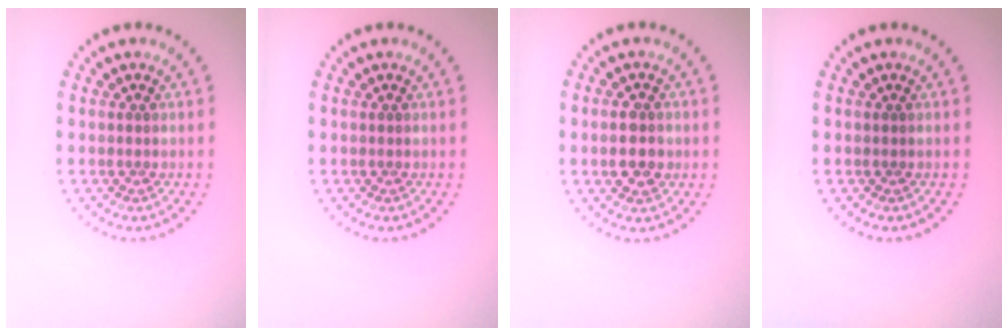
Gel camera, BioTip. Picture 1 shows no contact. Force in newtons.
{"total": 0.0}
{"total": 3.0, "press": 3.0, "slide": 0.0}
{"total": 0.0}